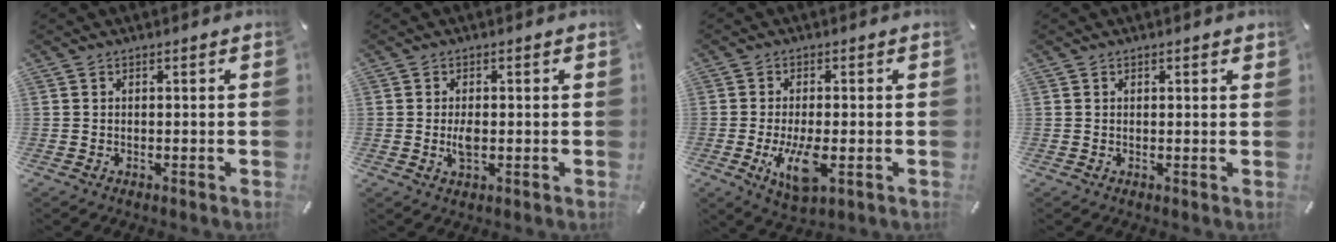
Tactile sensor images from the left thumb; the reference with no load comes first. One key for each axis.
{"total": 3.4, "fx": -0.2, "fy": 1.9, "fz": 2.8, "tx": -0.060, "ty": -0.007, "tz": -0.010}
{"total": 9.3, "fx": -2.1, "fy": 3.7, "fz": 8.3, "tx": -0.162, "ty": -0.020, "tz": -0.037}
{"total": 0.5, "fx": 0.4, "fy": 0.3, "fz": 0.2, "tx": 0.004, "ty": -0.002, "tz": 0.005}